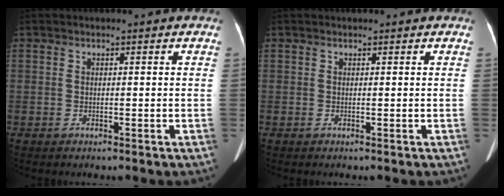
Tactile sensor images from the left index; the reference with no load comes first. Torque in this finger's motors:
{"motor_torque": [0.00, 0.00, 0.00, 0.00]}